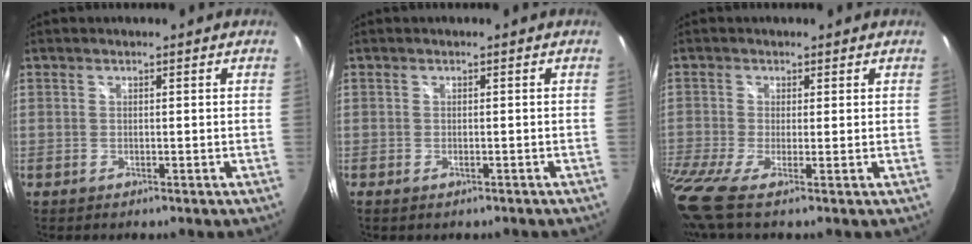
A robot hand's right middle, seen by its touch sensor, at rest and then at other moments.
{"total": 1.1, "force": [-0.7, 0.5, 0.7], "torque": [-0.011, -0.002, -0.010]}
{"total": 6.3, "force": [-3.1, -0.4, 5.5], "torque": [-0.119, -0.035, -0.070]}